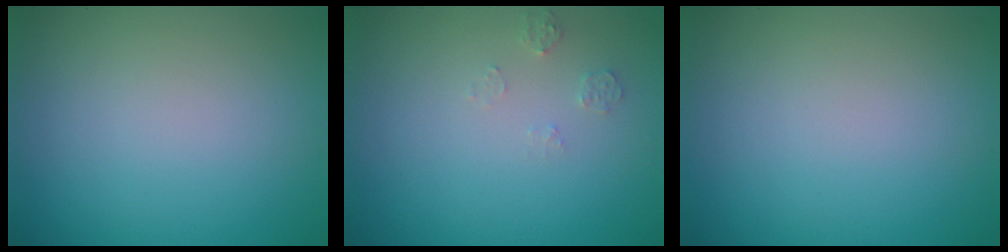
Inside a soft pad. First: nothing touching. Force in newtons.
{"total": 1.1, "press": 1.1, "slide": 0.1}
{"total": 0.0}